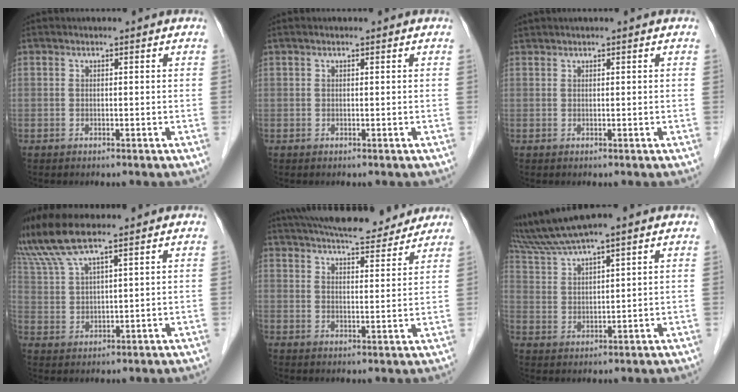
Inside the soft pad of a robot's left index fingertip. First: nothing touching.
{"total": 0.6, "force": [0.4, 0.1, 0.4], "torque": [-0.012, 0.011, 0.008]}
{"total": 0.5, "force": [0.5, 0.0, 0.2], "torque": [-0.008, 0.011, 0.016]}
{"total": 8.5, "force": [7.3, -0.2, 4.4], "torque": [-0.103, 0.017, 0.147]}
{"total": 16.5, "force": [14.9, 2.9, 6.7], "torque": [-0.109, 0.023, 0.210]}
{"total": 8.2, "force": [7.2, -0.7, 3.9], "torque": [-0.088, 0.023, 0.142]}